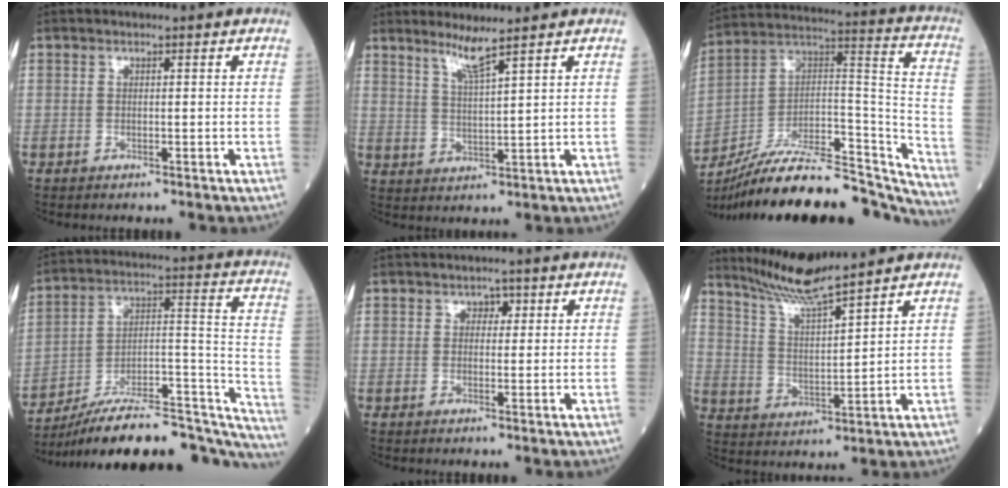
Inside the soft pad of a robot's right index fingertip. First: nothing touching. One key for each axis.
{"total": 4.2, "fx": 3.2, "fy": -0.9, "fz": 2.6, "tx": -0.052, "ty": -0.015, "tz": 0.066}
{"total": 32.1, "fx": -28.0, "fy": 6.9, "fz": 14.0, "tx": -0.206, "ty": 0.008, "tz": -0.422}
{"total": 29.7, "fx": -25.0, "fy": 7.5, "fz": 14.1, "tx": -0.157, "ty": 0.032, "tz": -0.363}
{"total": 1.9, "fx": 0.7, "fy": 1.3, "fz": 1.1, "tx": -0.018, "ty": 0.006, "tz": 0.009}
{"total": 8.4, "fx": 7.7, "fy": -1.3, "fz": 3.2, "tx": -0.073, "ty": -0.010, "tz": 0.154}